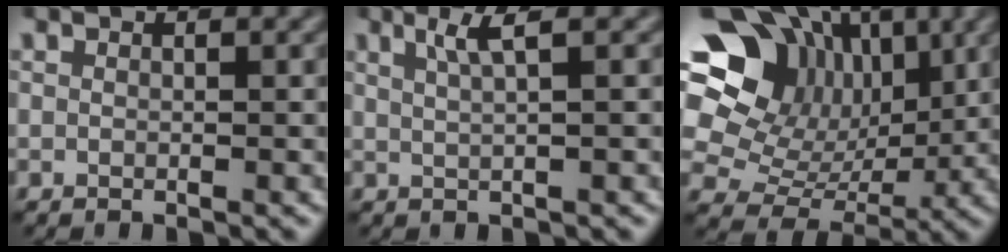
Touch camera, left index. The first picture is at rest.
{"total": 2.6, "force": [1.2, 0.5, 2.2], "torque": [-0.030, 0.003, 0.019]}
{"total": 16.8, "force": [6.3, 13.0, 8.5], "torque": [-0.193, 0.053, 0.119]}